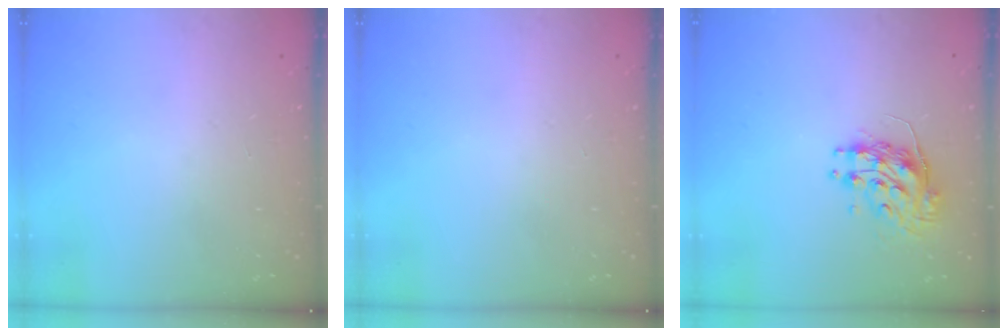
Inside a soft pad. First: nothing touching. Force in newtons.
{"total": 0.0}
{"total": 9.8, "press": 9.8, "slide": 0.7}